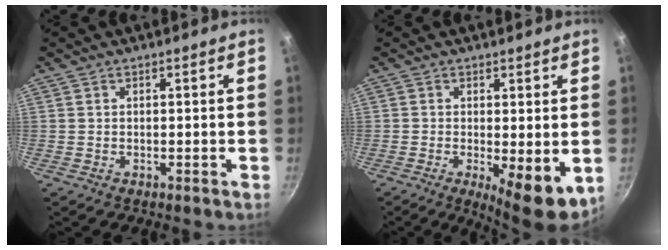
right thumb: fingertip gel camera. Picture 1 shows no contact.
{"total": 8.0, "force": [-1.2, 2.4, 7.6], "torque": [-0.098, -0.011, -0.007]}